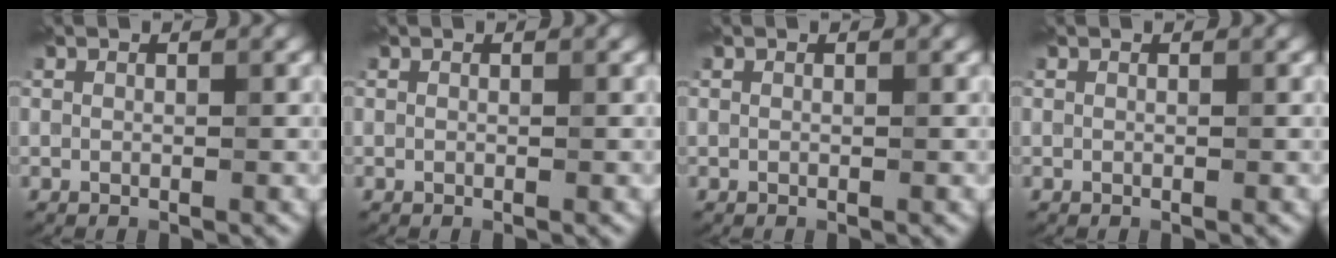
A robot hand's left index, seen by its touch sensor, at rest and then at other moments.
{"total": 0.0}
{"total": 0.0}
{"total": 0.0}